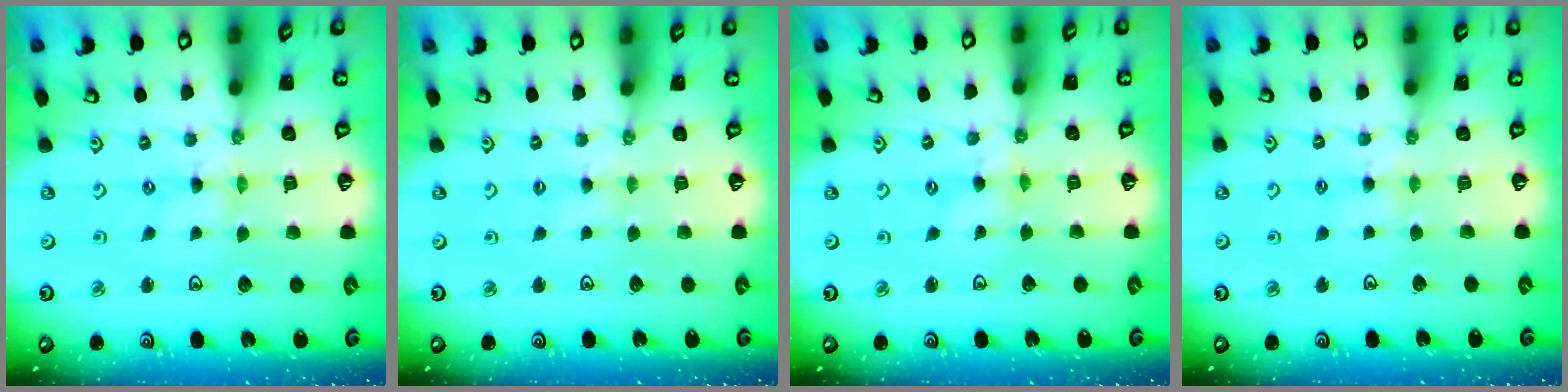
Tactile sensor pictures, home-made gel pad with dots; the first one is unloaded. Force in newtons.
{"total": 1.8, "press": 1.7, "slide": 0.3}
{"total": 1.1, "press": 1.1, "slide": 0.1}
{"total": 3.9, "press": 3.8, "slide": 0.7}